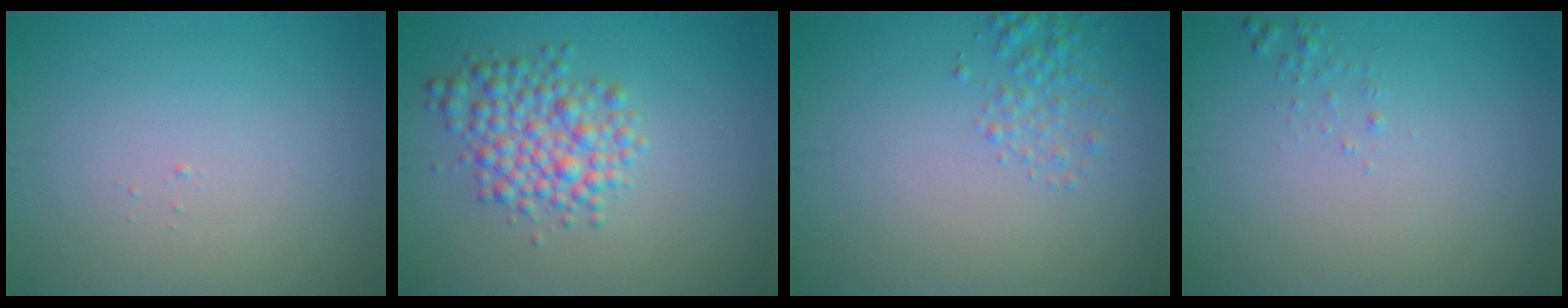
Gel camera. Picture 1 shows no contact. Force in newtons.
{"total": 4.3, "press": 4.3, "slide": 0.1}
{"total": 1.8, "press": 1.8, "slide": 0.1}
{"total": 0.6, "press": 0.6, "slide": 0.0}